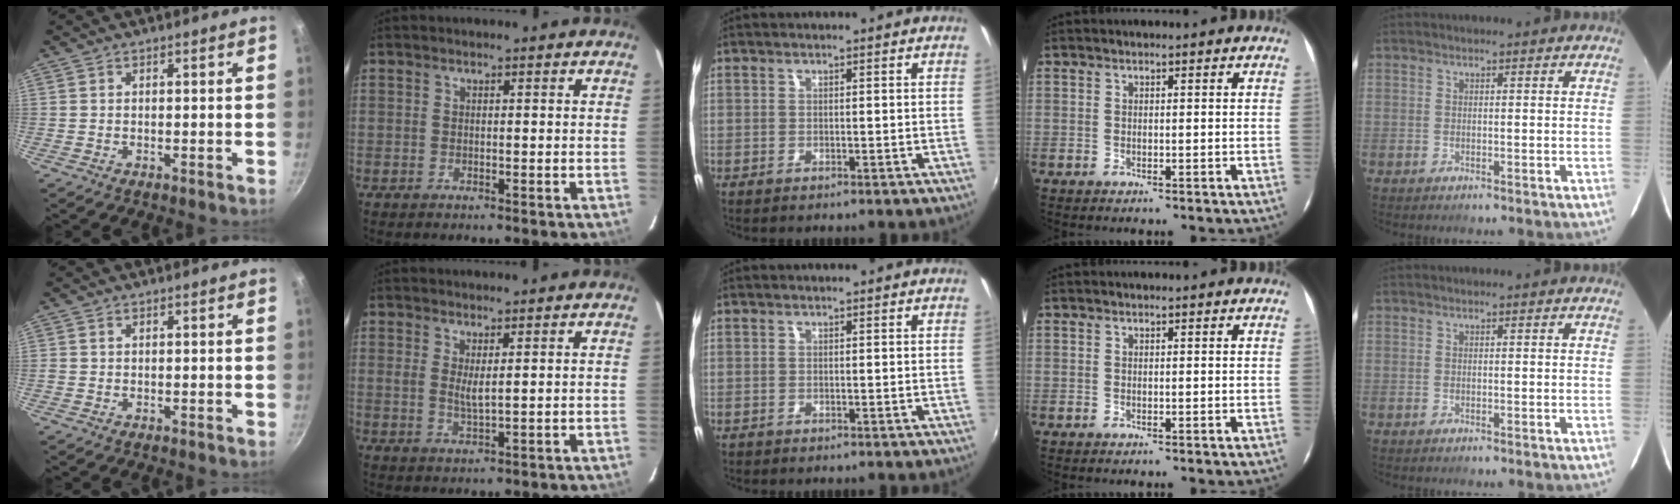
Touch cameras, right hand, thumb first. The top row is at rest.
{"thumb": {"total": 0.7, "force": [0.2, 0.6, 0.3], "torque": [-0.003, 0.004, 0.002]}, "index": {"total": 2.6, "force": [0.8, 0.5, 2.4], "torque": [-0.045, -0.006, 0.013]}, "middle": {"total": 0.6, "force": [-0.4, 0.4, 0.0], "torque": [-0.001, -0.003, -0.008]}}